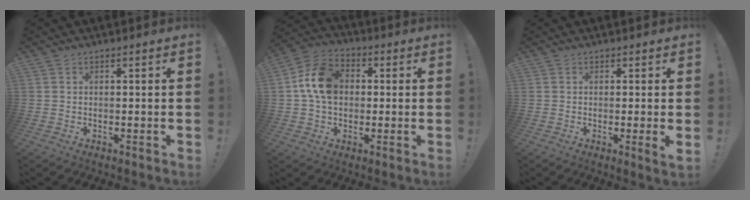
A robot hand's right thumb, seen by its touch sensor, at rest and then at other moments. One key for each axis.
{"total": 13.5, "fx": 2.0, "fy": 10.3, "fz": 8.5, "tx": -0.134, "ty": 0.015, "tz": 0.045}
{"total": 3.0, "fx": 0.0, "fy": -0.2, "fz": 3.0, "tx": -0.042, "ty": -0.011, "tz": -0.001}